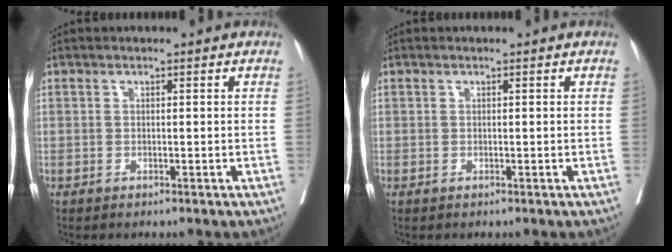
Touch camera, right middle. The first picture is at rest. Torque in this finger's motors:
{"motor_torque": [-0.11, -0.02, -0.01, 0.00]}